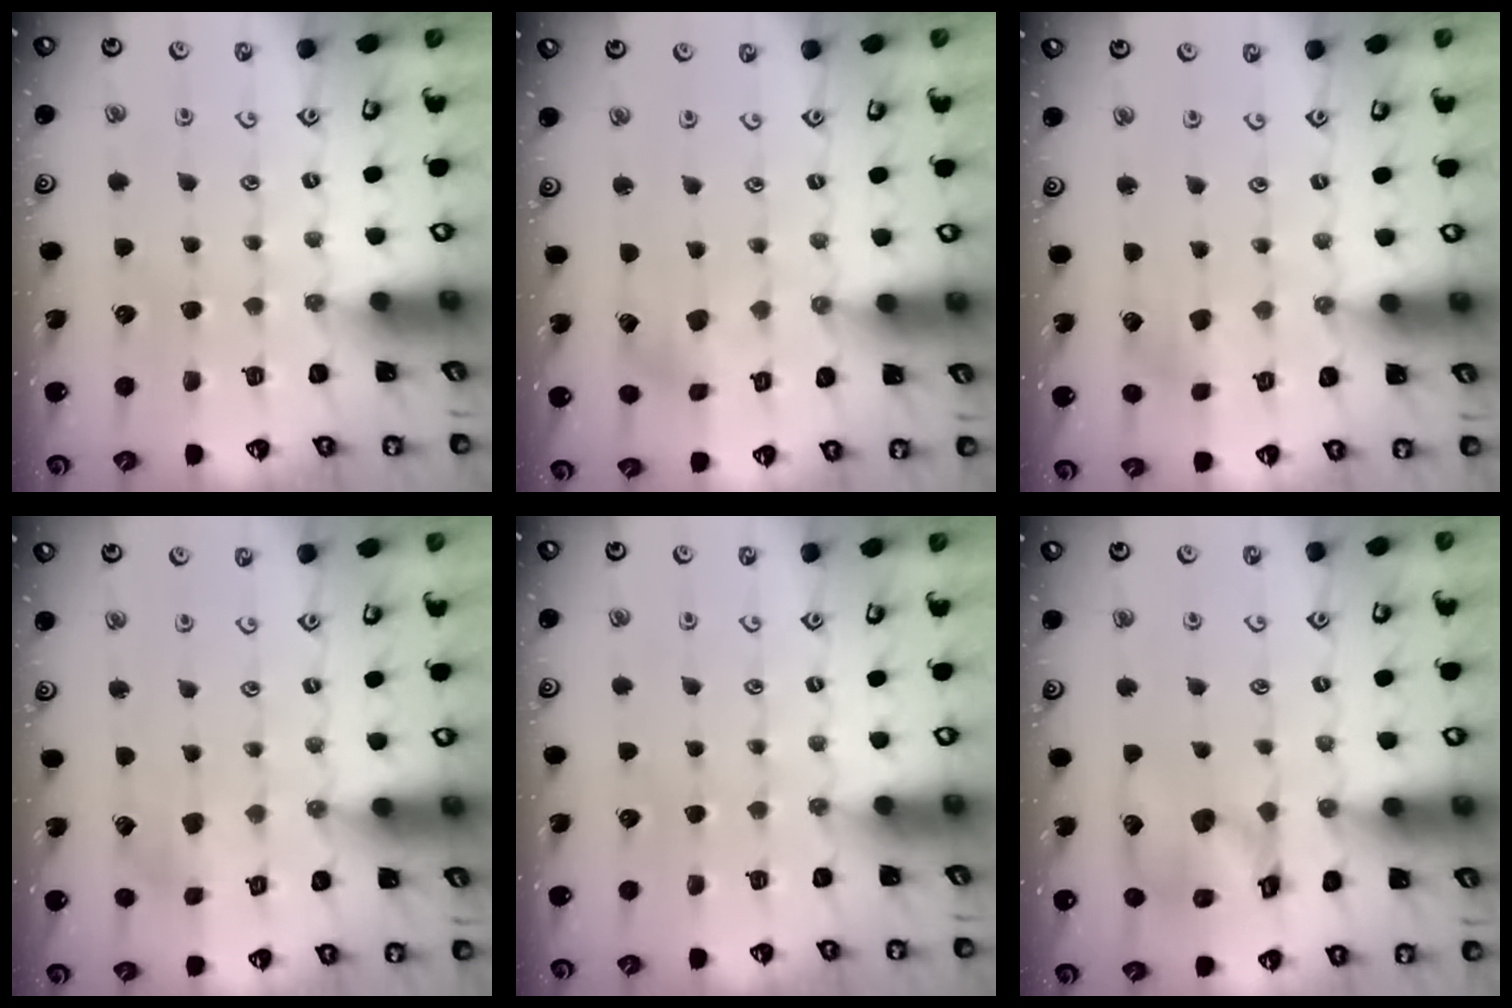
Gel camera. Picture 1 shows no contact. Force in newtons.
{"total": 1.7, "press": 1.7, "slide": 0.2}
{"total": 2.3, "press": 2.2, "slide": 0.4}
{"total": 2.4, "press": 2.4, "slide": 0.2}
{"total": 0.0}
{"total": 14.4, "press": 14.3, "slide": 1.8}